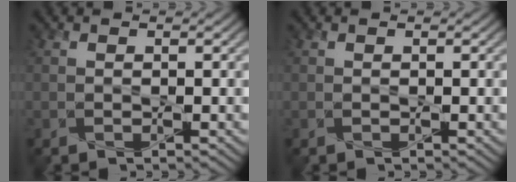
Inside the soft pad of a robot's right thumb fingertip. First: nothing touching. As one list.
[{"total": 0.0}]